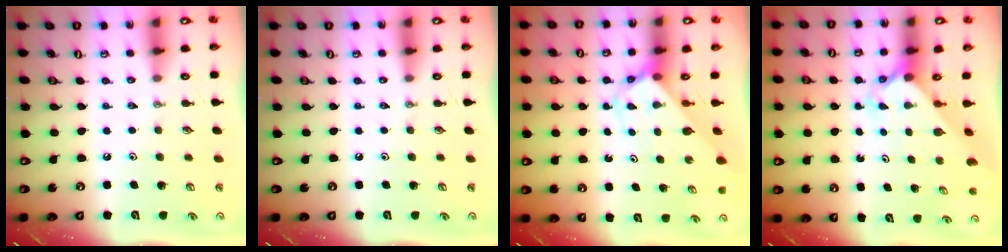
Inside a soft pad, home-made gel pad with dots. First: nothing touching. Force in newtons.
{"total": 0.0}
{"total": 2.9, "press": 2.9, "slide": 0.1}
{"total": 2.5, "press": 2.5, "slide": 0.2}